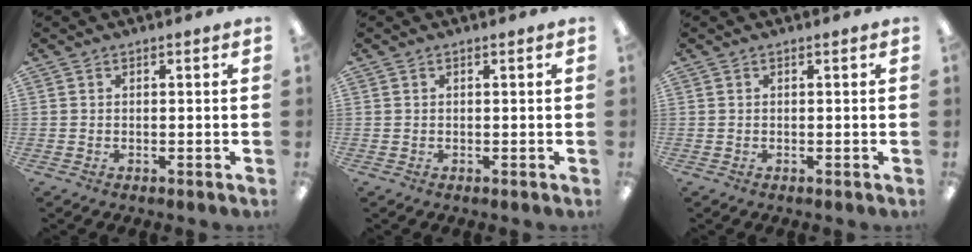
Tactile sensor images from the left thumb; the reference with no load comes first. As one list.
[{"total": 0.0}, {"total": 0.0}]